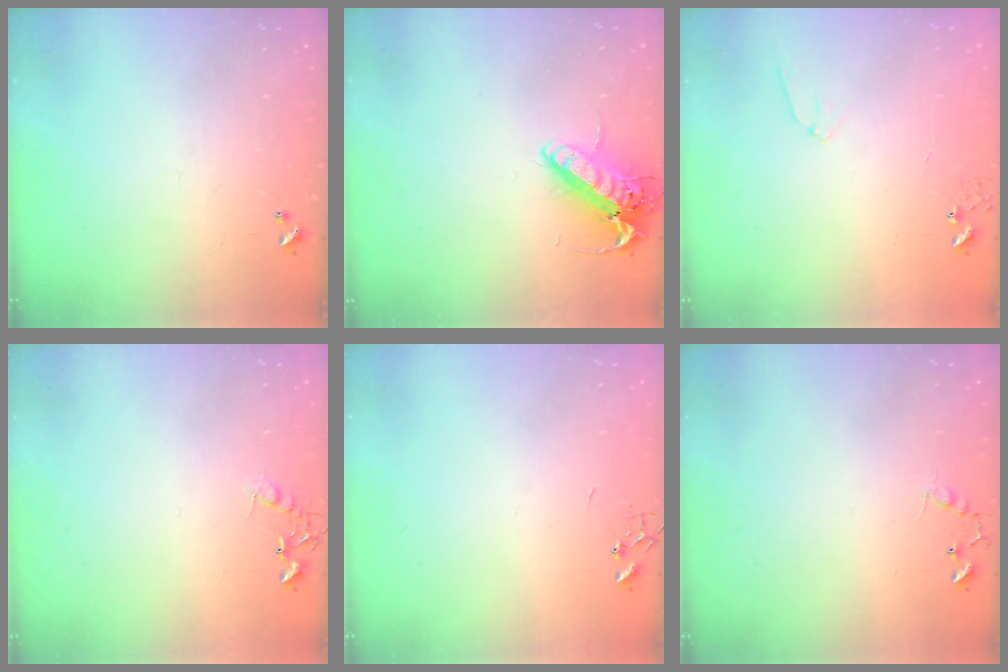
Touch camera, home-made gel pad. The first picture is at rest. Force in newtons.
{"total": 13.5, "press": 13.2, "slide": 2.7}
{"total": 6.5, "press": 6.5, "slide": 0.6}
{"total": 6.8, "press": 6.8, "slide": 0.3}
{"total": 0.0}
{"total": 6.7, "press": 6.7, "slide": 0.4}